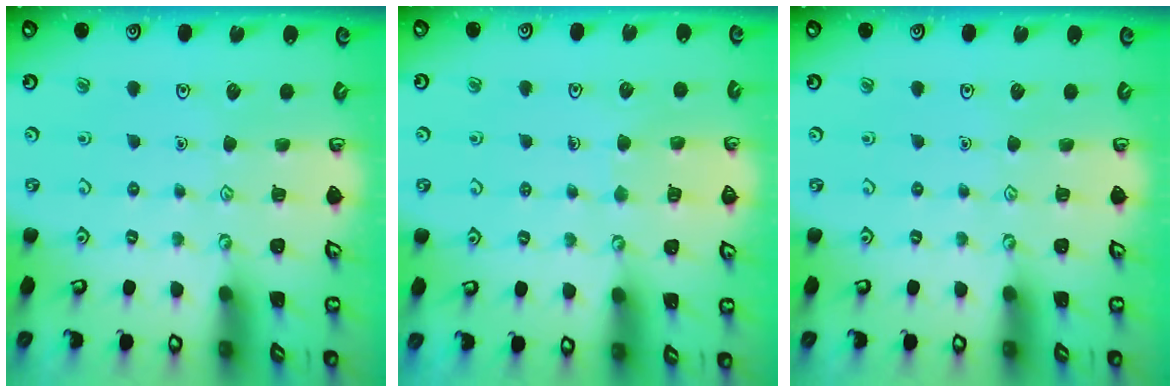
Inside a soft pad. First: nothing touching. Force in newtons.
{"total": 5.2, "press": 5.2, "slide": 0.4}
{"total": 0.0}